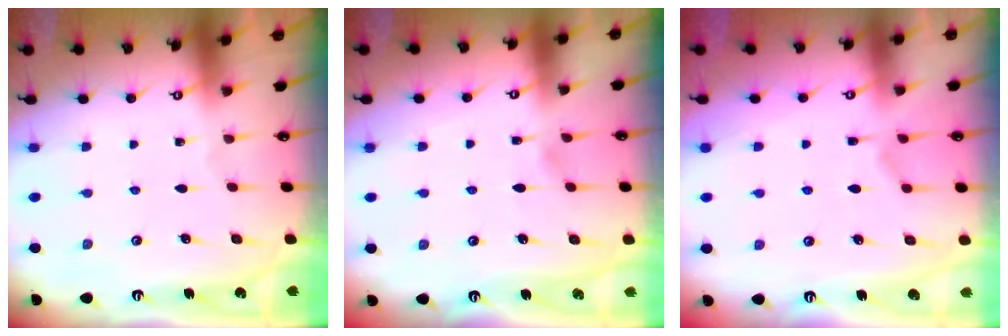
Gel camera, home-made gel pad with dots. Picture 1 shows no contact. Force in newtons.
{"total": 4.0, "press": 3.9, "slide": 0.5}
{"total": 1.6, "press": 0.9, "slide": 1.4}